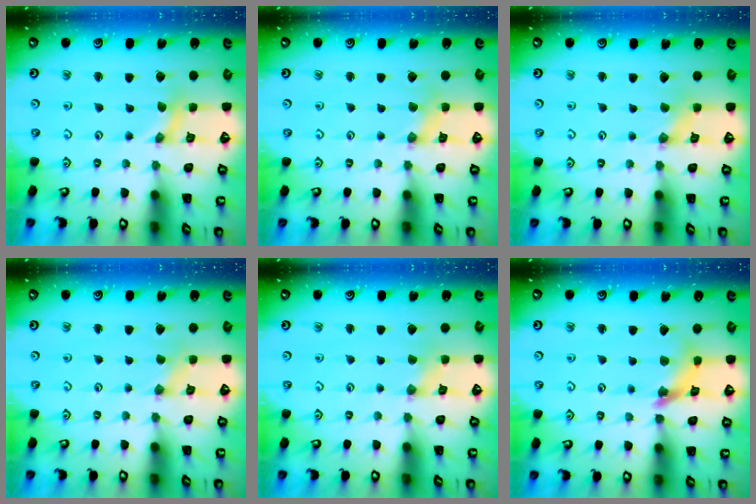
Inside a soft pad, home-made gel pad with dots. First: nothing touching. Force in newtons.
{"total": 1.3, "press": 1.2, "slide": 0.3}
{"total": 0.0}
{"total": 0.0}
{"total": 1.5, "press": 1.5, "slide": 0.3}
{"total": 8.0, "press": 7.9, "slide": 0.8}